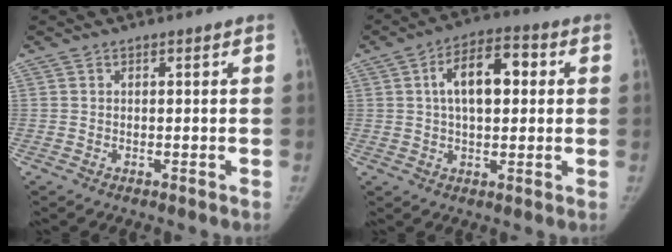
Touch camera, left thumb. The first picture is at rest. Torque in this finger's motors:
{"motor_torque": [-0.72, 0.97, 1.04, -0.49, 0.06]}